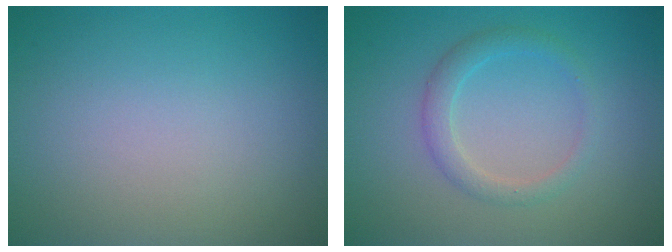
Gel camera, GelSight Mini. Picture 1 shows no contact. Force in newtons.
{"total": 2.1, "press": 2.1, "slide": 0.1}